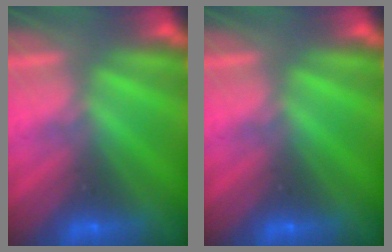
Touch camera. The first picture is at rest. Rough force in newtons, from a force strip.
{"total": 0.0}